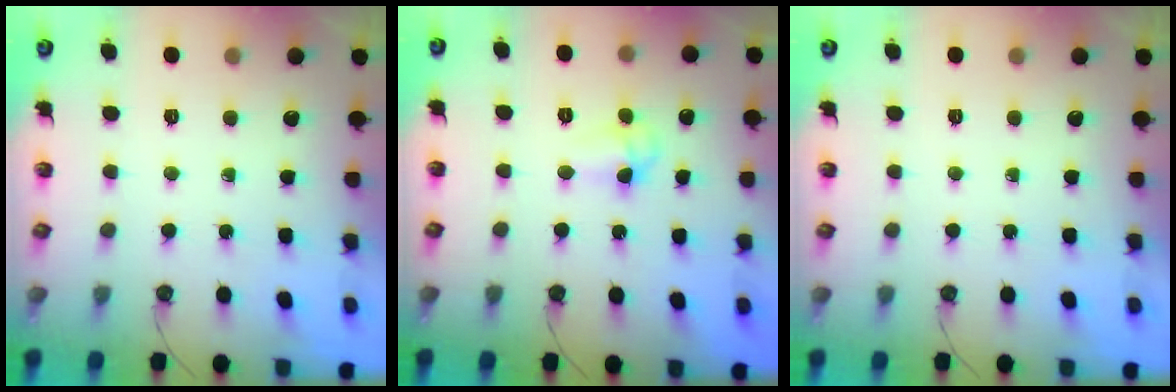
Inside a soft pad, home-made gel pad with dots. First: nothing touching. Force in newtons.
{"total": 6.0, "press": 4.8, "slide": 3.6}
{"total": 0.0}